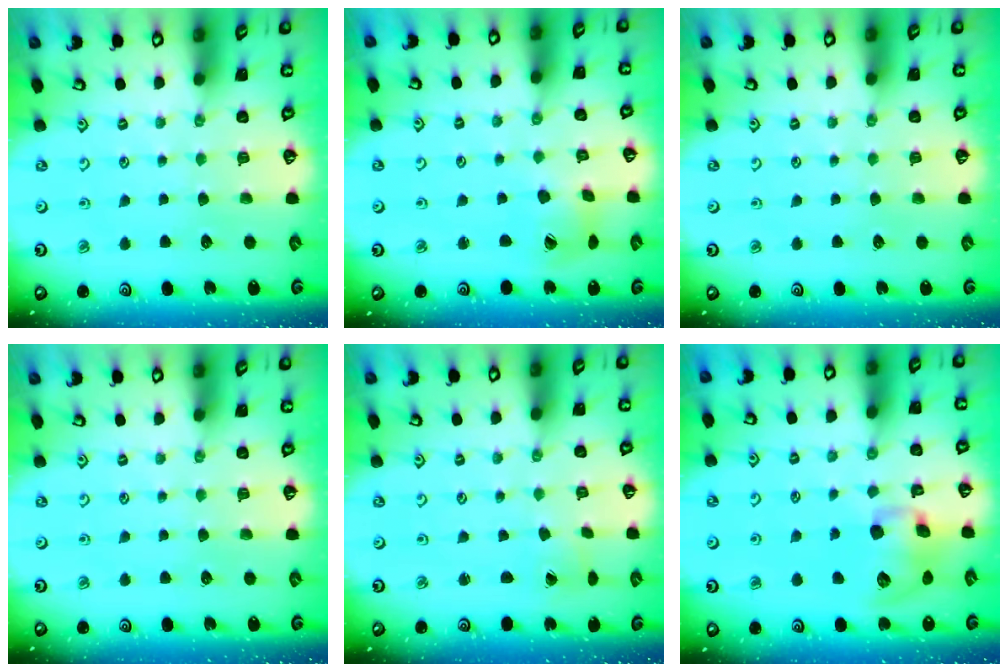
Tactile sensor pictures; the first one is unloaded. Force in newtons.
{"total": 6.4, "press": 6.3, "slide": 0.8}
{"total": 0.0}
{"total": 0.0}
{"total": 0.0}
{"total": 12.4, "press": 12.3, "slide": 1.7}